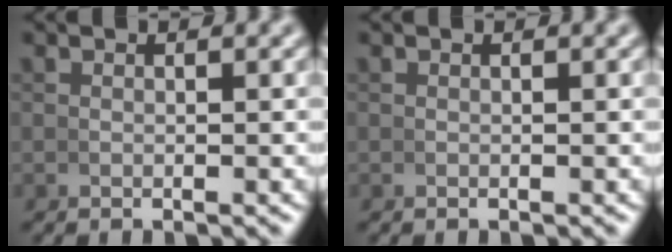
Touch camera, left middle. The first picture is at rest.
{"total": 0.0}